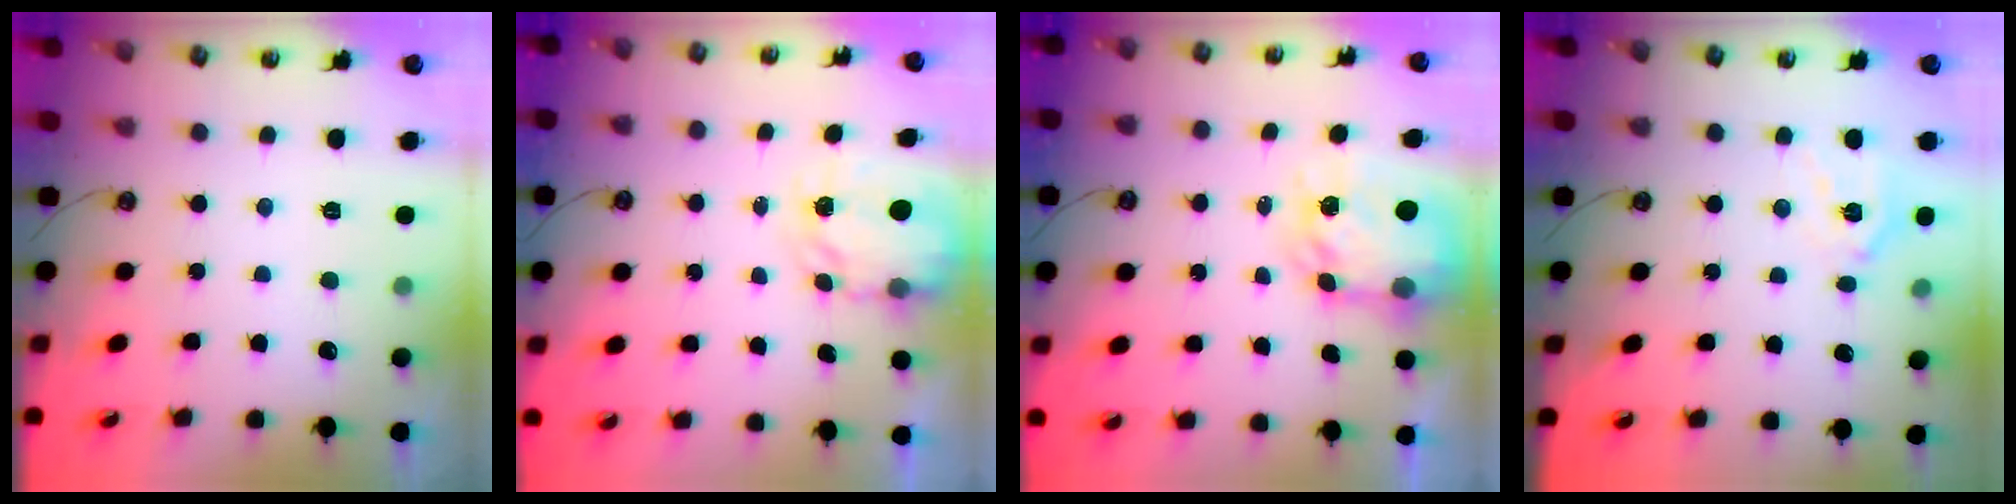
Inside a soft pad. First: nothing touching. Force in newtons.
{"total": 4.0, "press": 4.0, "slide": 0.1}
{"total": 6.0, "press": 6.0, "slide": 0.6}
{"total": 12.0, "press": 11.9, "slide": 1.7}